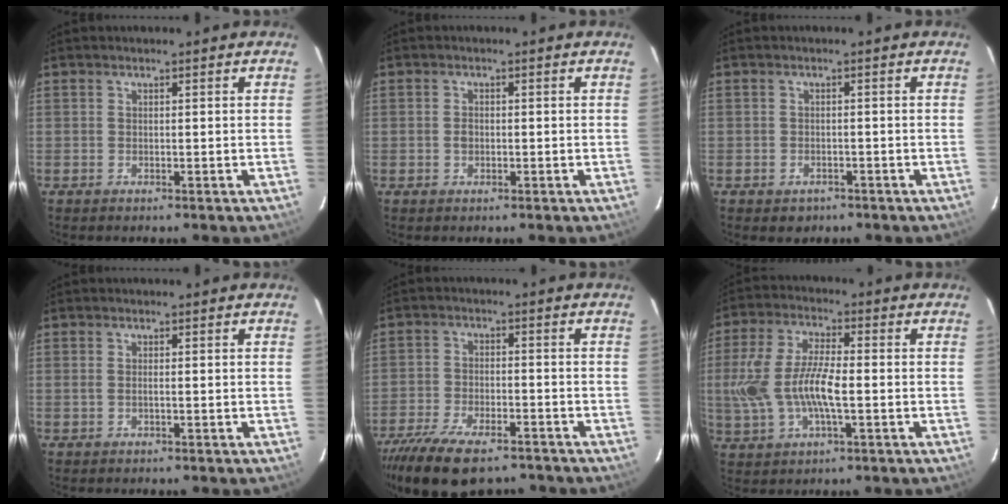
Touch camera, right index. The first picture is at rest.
{"total": 1.4, "force": [-0.3, 1.1, 0.8], "torque": [-0.015, 0.003, -0.006]}
{"total": 2.7, "force": [-1.6, 2.1, 0.7], "torque": [-0.019, 0.000, -0.017]}
{"total": 0.8, "force": [-0.2, 0.2, 0.7], "torque": [-0.015, 0.001, -0.005]}
{"total": 15.6, "force": [-11.8, 5.7, 8.4], "torque": [-0.180, -0.032, -0.197]}
{"total": 12.3, "force": [-1.4, 4.8, 11.3], "torque": [-0.243, 0.004, -0.024]}